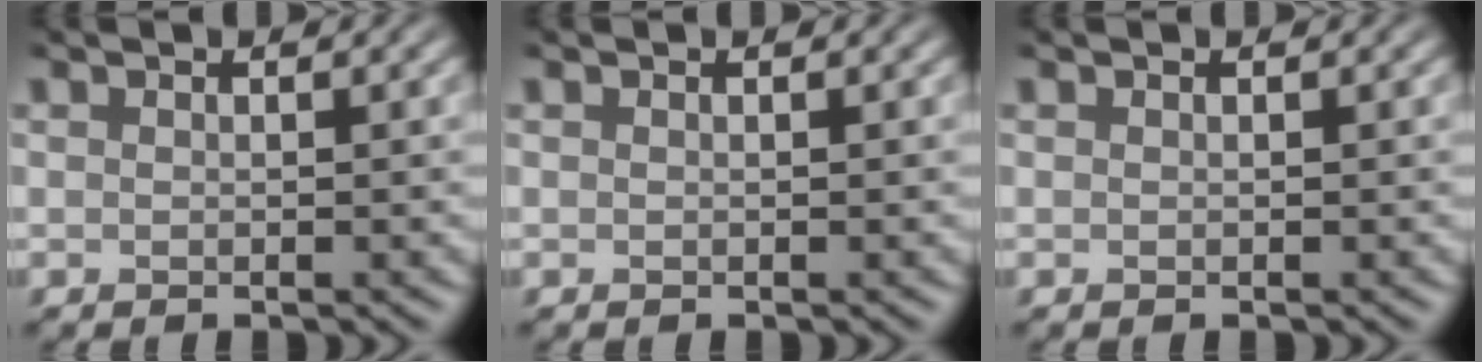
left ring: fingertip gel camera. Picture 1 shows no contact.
{"total": 0.0}
{"total": 0.0}